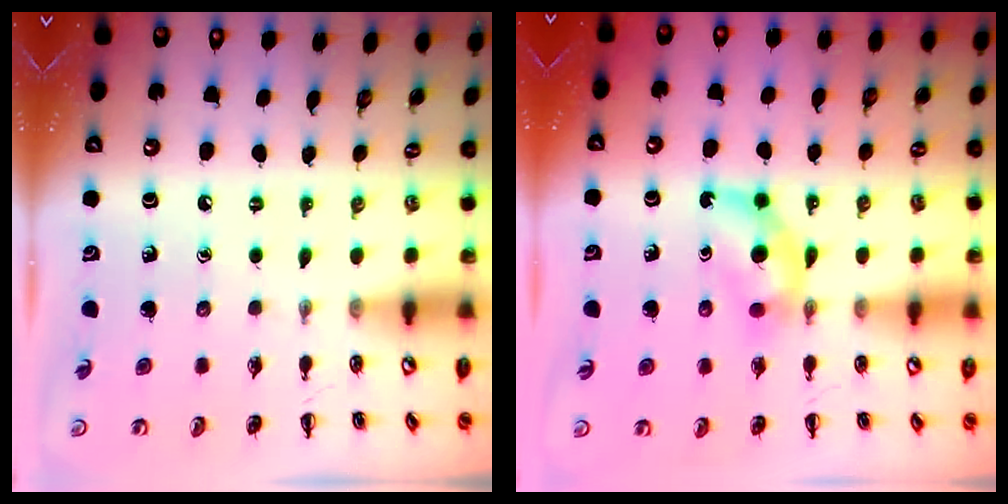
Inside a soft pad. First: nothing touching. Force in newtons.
{"total": 5.2, "press": 5.1, "slide": 1.0}